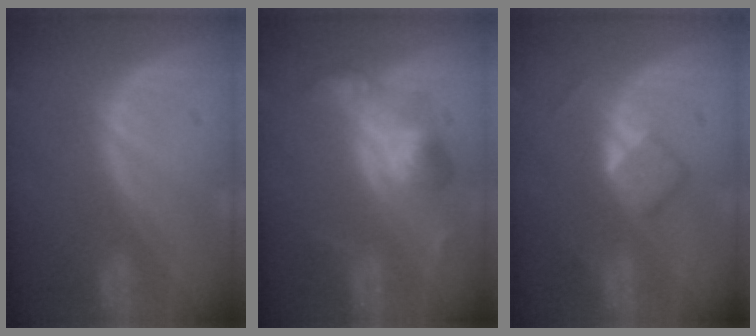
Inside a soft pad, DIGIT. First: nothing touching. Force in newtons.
{"total": 5.6, "press": 5.4, "slide": 1.5}
{"total": 4.1, "press": 4.0, "slide": 0.9}